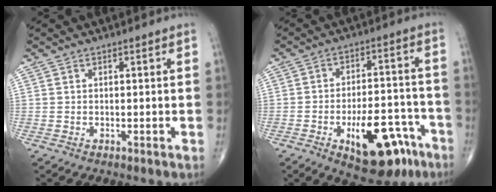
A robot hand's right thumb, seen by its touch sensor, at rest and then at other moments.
{"total": 15.9, "force": [-7.8, 7.2, 11.8], "torque": [-0.145, 0.048, -0.102]}